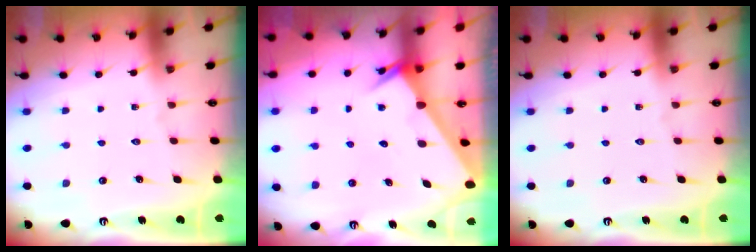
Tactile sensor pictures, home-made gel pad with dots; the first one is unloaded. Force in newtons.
{"total": 2.5, "press": 2.5, "slide": 0.1}
{"total": 0.0}